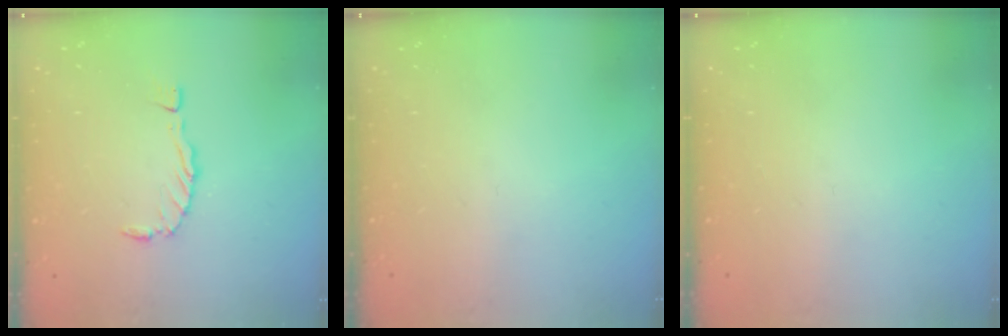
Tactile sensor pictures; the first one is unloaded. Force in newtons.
{"total": 0.0}
{"total": 0.0}